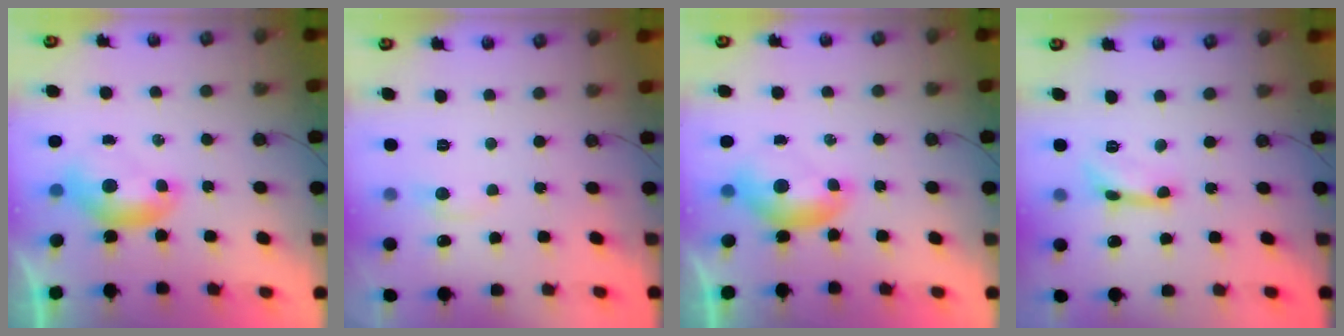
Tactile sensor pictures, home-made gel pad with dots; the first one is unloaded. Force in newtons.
{"total": 0.6, "press": 0.3, "slide": 0.5}
{"total": 0.6, "press": 0.3, "slide": 0.6}
{"total": 1.3, "press": 1.3, "slide": 0.2}